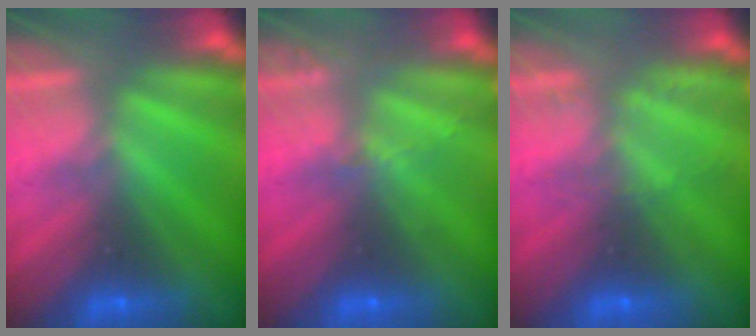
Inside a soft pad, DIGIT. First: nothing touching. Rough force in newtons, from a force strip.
{"total": 2.0}
{"total": 2.1}